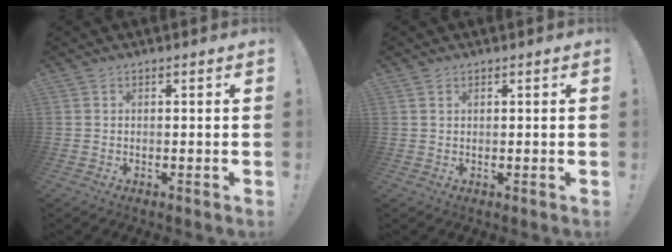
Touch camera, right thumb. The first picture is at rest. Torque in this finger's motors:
{"motor_torque": [0.12, 0.01, -0.17, 0.09, 0.11]}